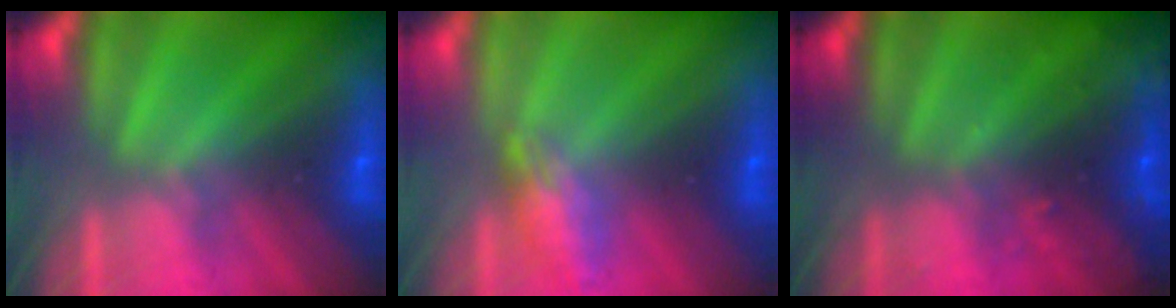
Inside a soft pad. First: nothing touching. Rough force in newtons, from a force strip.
{"total": 2.4}
{"total": 9.3}